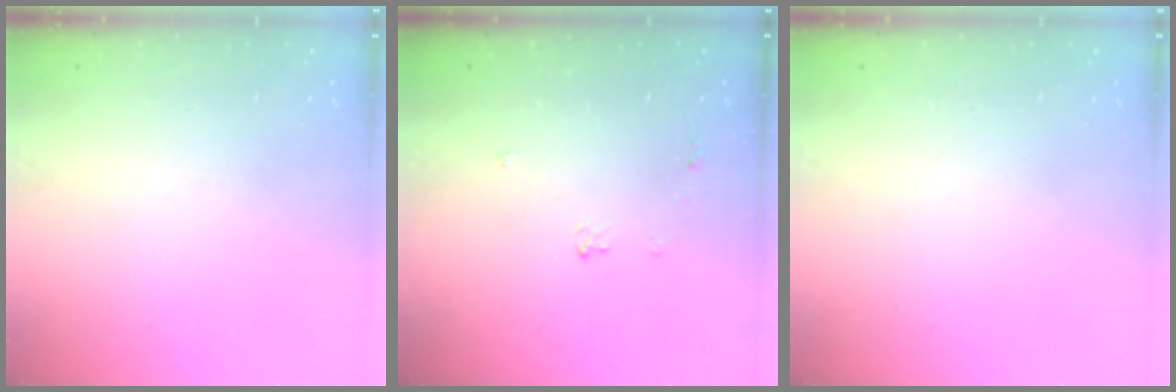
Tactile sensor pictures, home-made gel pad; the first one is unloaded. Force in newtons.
{"total": 3.1, "press": 3.1, "slide": 0.6}
{"total": 0.0}